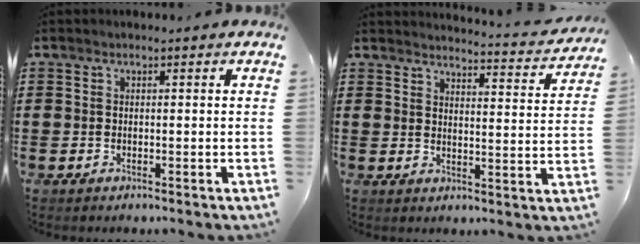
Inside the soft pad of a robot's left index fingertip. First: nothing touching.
{"total": 3.5, "force": [3.4, -0.3, 0.8], "torque": [-0.023, -0.029, 0.054]}